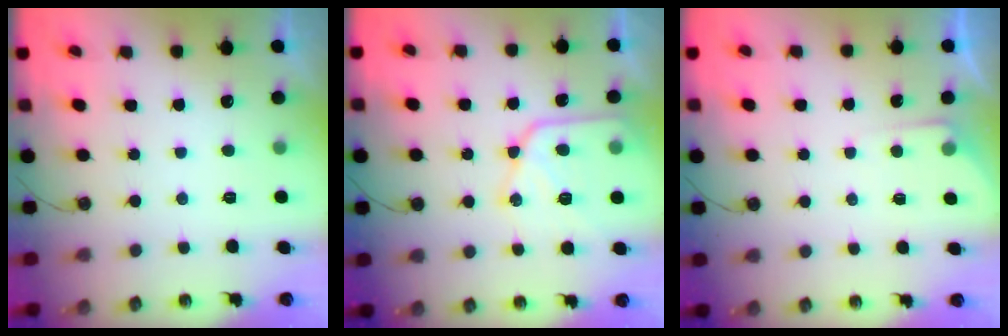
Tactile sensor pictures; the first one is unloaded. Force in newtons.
{"total": 14.7, "press": 14.7, "slide": 1.5}
{"total": 3.7, "press": 3.6, "slide": 0.5}